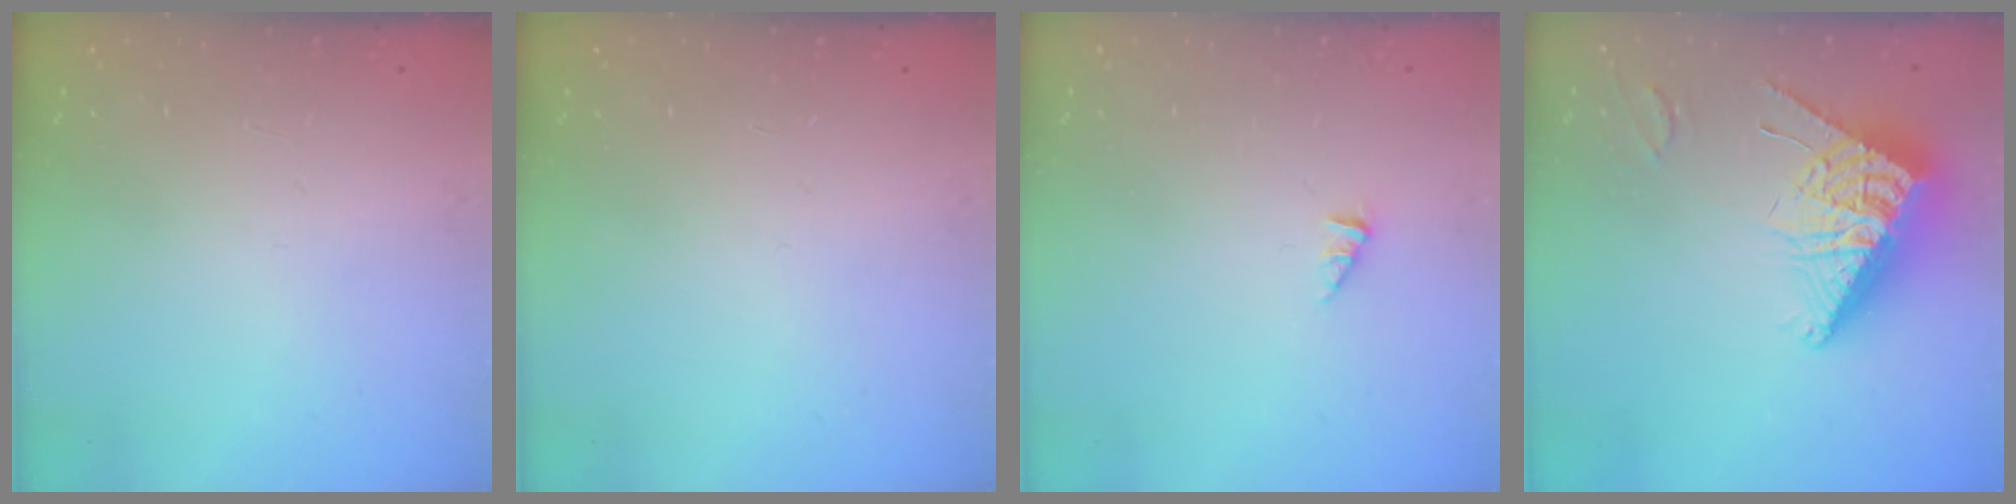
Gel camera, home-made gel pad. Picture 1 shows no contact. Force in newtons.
{"total": 0.0}
{"total": 0.0}
{"total": 11.7, "press": 11.7, "slide": 1.0}